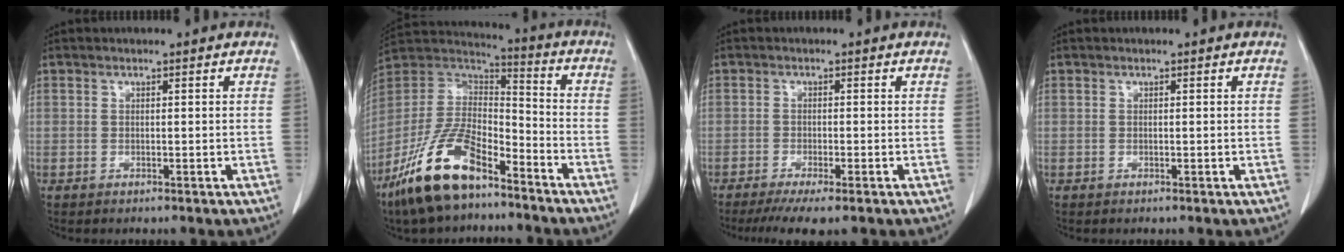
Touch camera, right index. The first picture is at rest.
{"total": 16.4, "force": [-10.9, 5.8, 10.9], "torque": [-0.226, 0.004, -0.206]}
{"total": 5.7, "force": [-4.2, 0.6, 3.9], "torque": [-0.058, -0.014, -0.067]}
{"total": 0.0}